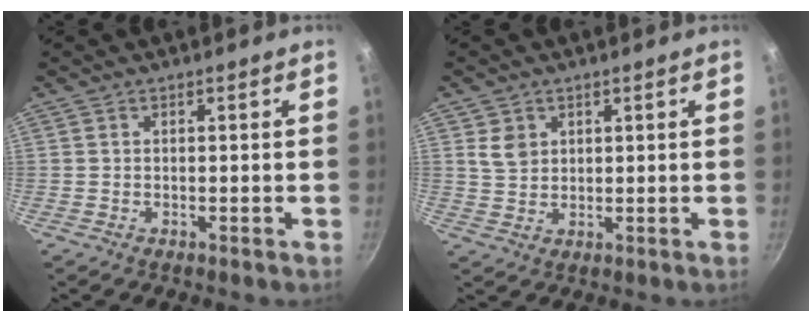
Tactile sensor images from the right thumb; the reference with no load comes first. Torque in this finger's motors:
{"motor_torque": [-0.55, 0.76, 0.24, 0.10, 0.01]}